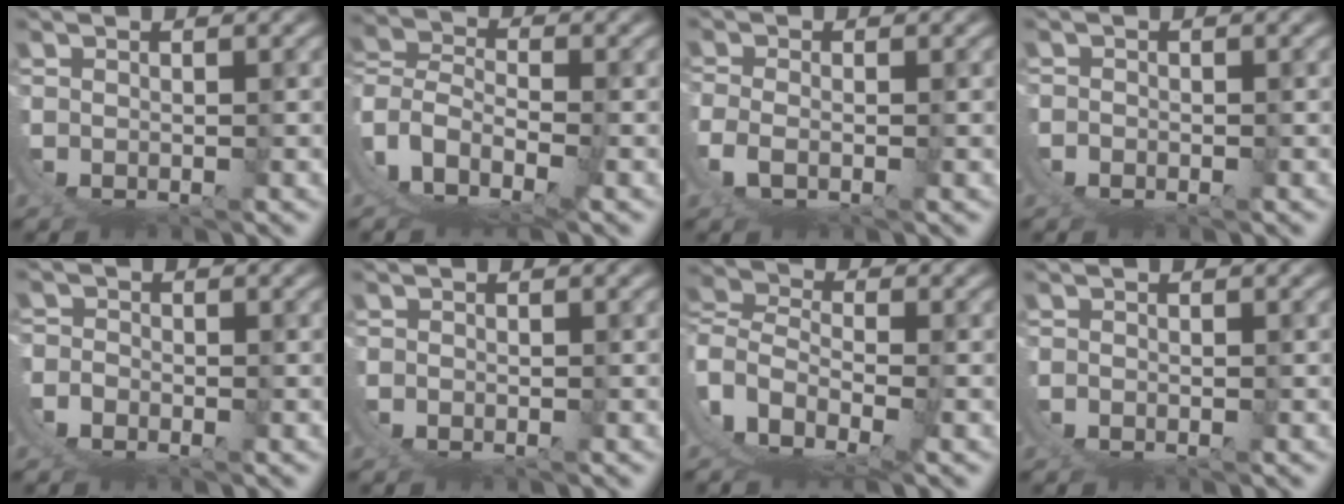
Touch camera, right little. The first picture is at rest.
{"total": 11.6, "force": [1.3, 10.1, 5.6], "torque": [-0.175, -0.044, 0.015]}
{"total": 2.2, "force": [0.6, 1.0, 1.8], "torque": [-0.062, -0.013, 0.017]}
{"total": 2.0, "force": [-0.1, 1.9, 0.5], "torque": [-0.024, -0.005, -0.005]}
{"total": 4.6, "force": [-0.2, 4.3, 1.5], "torque": [-0.056, -0.015, -0.005]}
{"total": 1.2, "force": [-0.2, 1.1, 0.4], "torque": [-0.015, -0.002, -0.005]}
{"total": 11.4, "force": [2.0, 9.6, 5.8], "torque": [-0.163, -0.032, 0.024]}
{"total": 1.0, "force": [-0.2, 0.9, 0.4], "torque": [-0.013, -0.002, -0.004]}